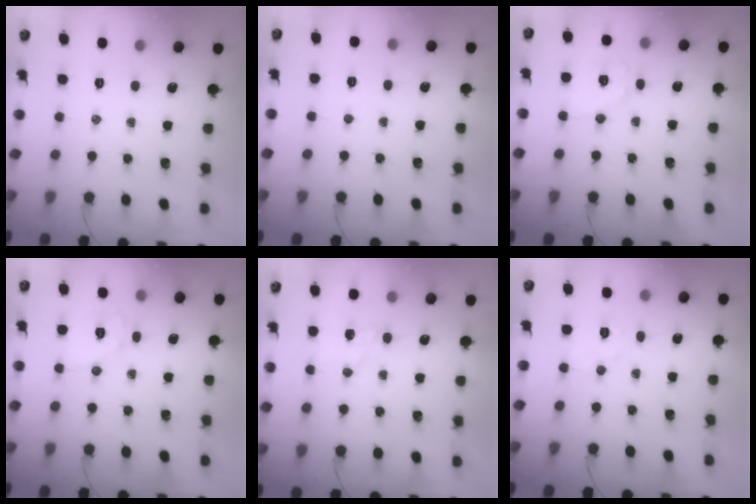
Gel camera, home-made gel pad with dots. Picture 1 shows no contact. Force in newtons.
{"total": 1.8, "press": 1.7, "slide": 0.5}
{"total": 8.1, "press": 8.0, "slide": 1.4}
{"total": 7.1, "press": 7.1, "slide": 0.6}
{"total": 5.5, "press": 5.4, "slide": 0.9}
{"total": 4.5, "press": 4.4, "slide": 1.0}